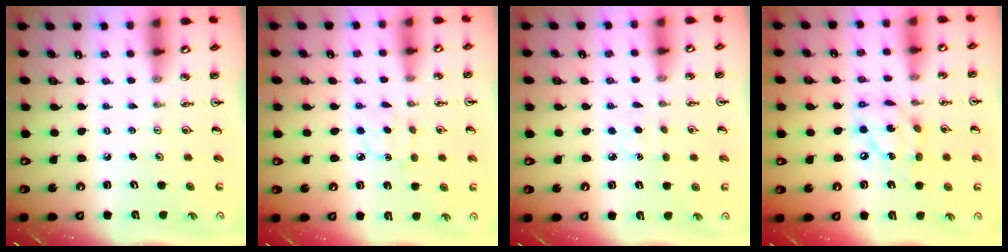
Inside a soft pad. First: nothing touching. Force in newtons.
{"total": 4.2, "press": 4.1, "slide": 0.5}
{"total": 3.6, "press": 3.6, "slide": 0.5}
{"total": 13.6, "press": 13.6, "slide": 1.1}